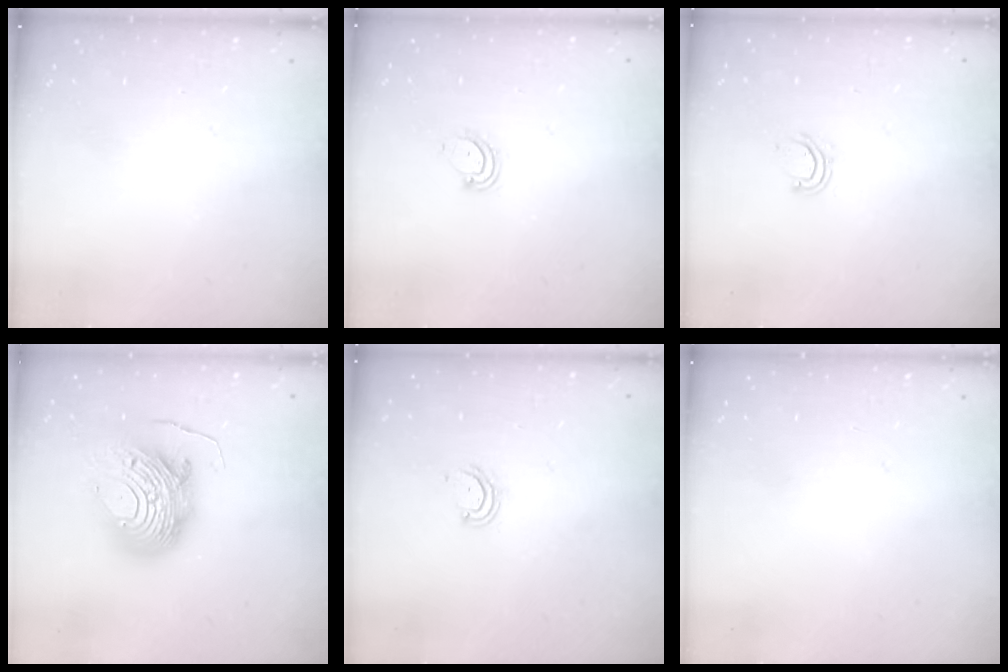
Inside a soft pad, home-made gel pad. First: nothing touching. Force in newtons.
{"total": 5.3, "press": 5.3, "slide": 0.4}
{"total": 3.9, "press": 3.9, "slide": 0.4}
{"total": 14.7, "press": 14.7, "slide": 1.1}
{"total": 3.9, "press": 3.9, "slide": 0.4}
{"total": 0.0}